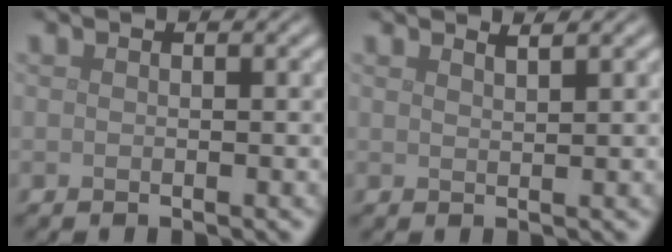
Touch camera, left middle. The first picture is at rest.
{"total": 1.5, "force": [1.3, 0.4, 0.7], "torque": [0.001, 0.003, 0.012]}